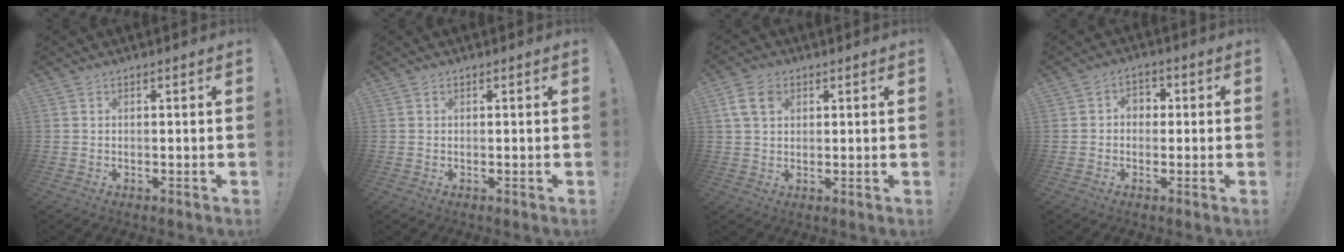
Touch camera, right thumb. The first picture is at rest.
{"total": 0.0}
{"total": 7.4, "force": [2.6, 5.1, 4.6], "torque": [-0.086, 0.004, 0.053]}
{"total": 3.8, "force": [-0.5, 3.2, 1.8], "torque": [-0.027, 0.007, -0.010]}